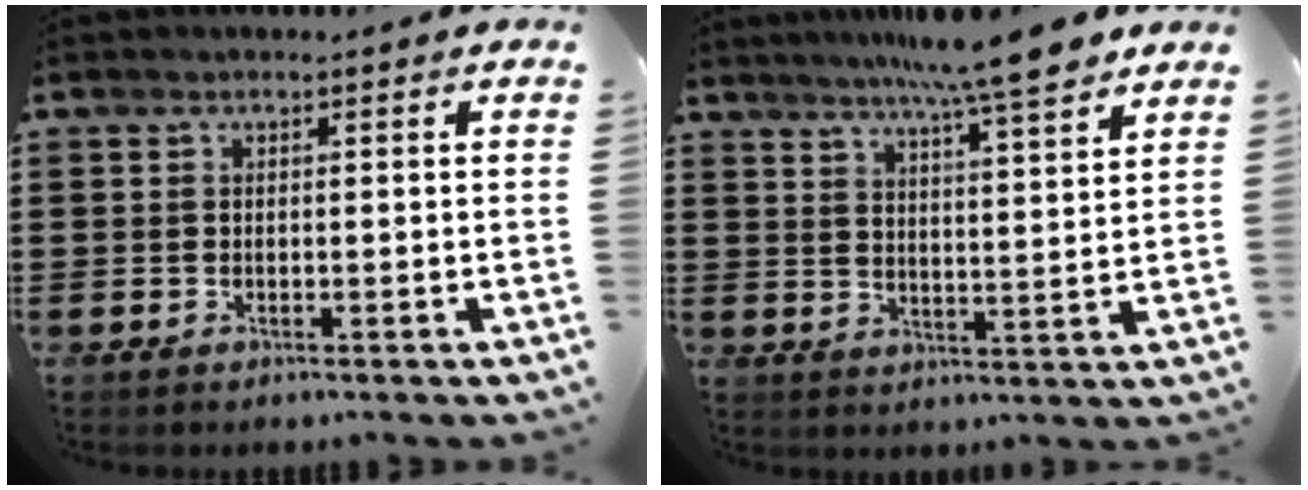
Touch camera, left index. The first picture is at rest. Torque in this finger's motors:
{"motor_torque": [1.07, -1.07, 0.58, 0.14]}